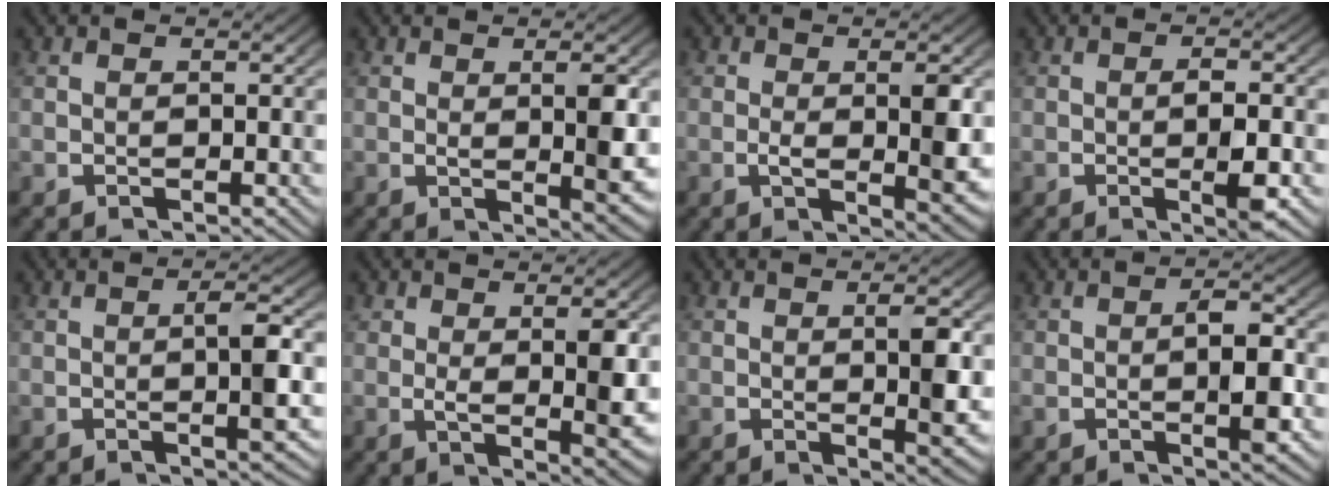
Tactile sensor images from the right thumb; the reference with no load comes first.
{"total": 4.8, "force": [0.2, 1.4, 4.6], "torque": [-0.072, -0.016, 0.010]}
{"total": 5.2, "force": [-0.2, 2.0, 4.8], "torque": [-0.079, -0.020, 0.004]}
{"total": 3.4, "force": [-0.7, 1.2, 3.1], "torque": [-0.047, -0.007, -0.011]}
{"total": 3.6, "force": [-0.2, 0.7, 3.5], "torque": [-0.053, 0.004, -0.006]}
{"total": 5.3, "force": [0.4, 2.1, 4.9], "torque": [-0.083, -0.025, 0.019]}
{"total": 4.1, "force": [0.1, 1.0, 3.9], "torque": [-0.057, -0.008, 0.004]}
{"total": 3.4, "force": [-0.3, 1.2, 3.2], "torque": [-0.047, -0.003, -0.005]}